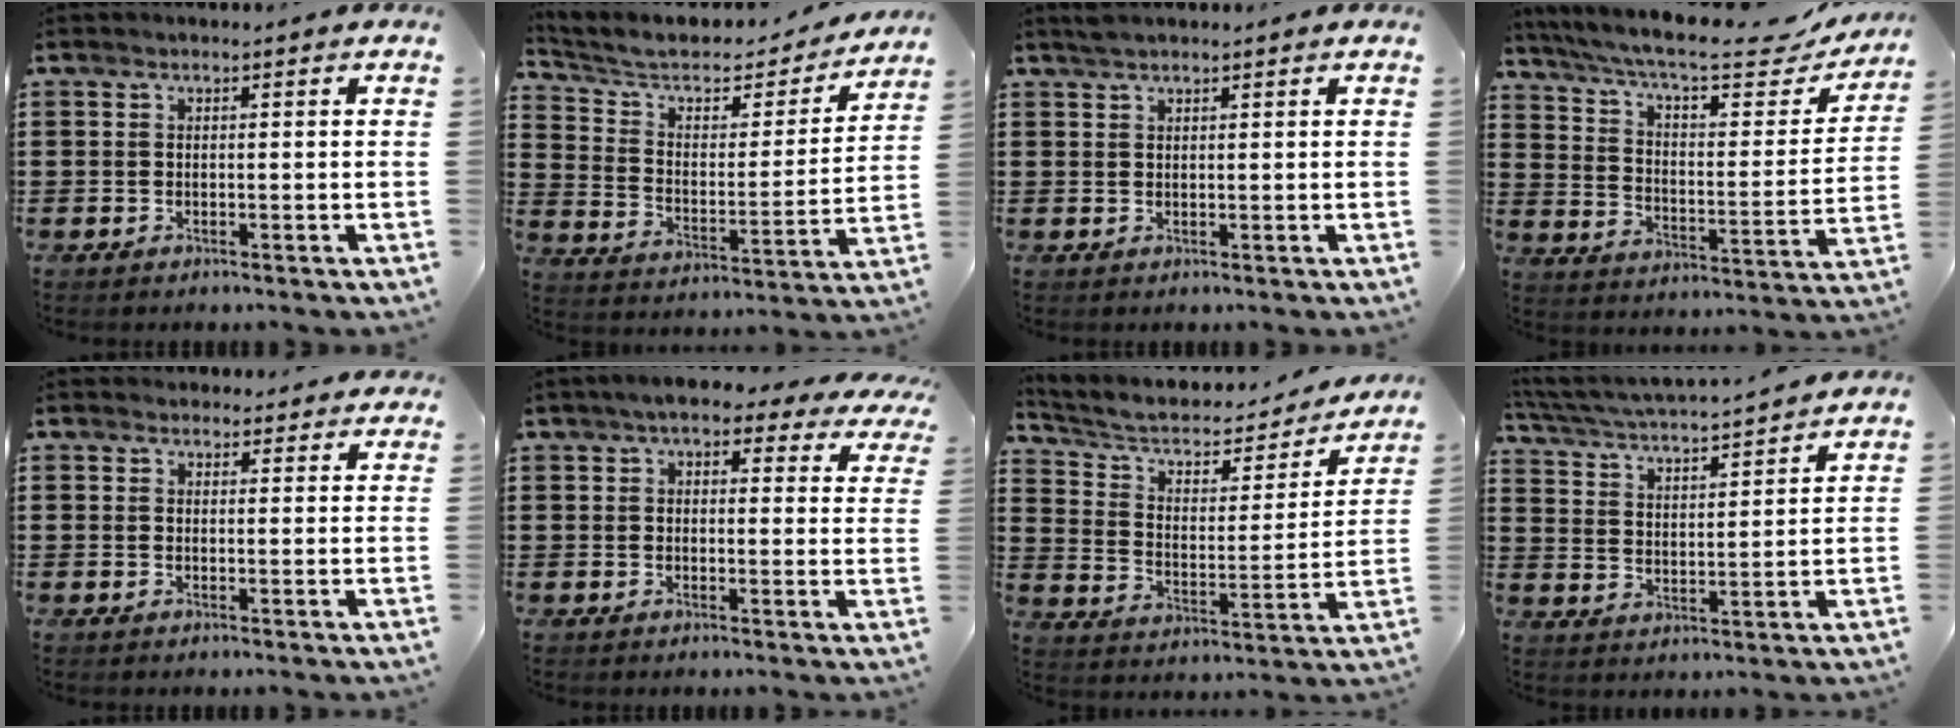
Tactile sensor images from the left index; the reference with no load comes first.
{"total": 6.0, "force": [4.5, 2.7, 2.8], "torque": [-0.081, -0.027, 0.072]}
{"total": 1.5, "force": [1.3, 0.2, 0.6], "torque": [-0.013, 0.001, 0.025]}
{"total": 9.9, "force": [8.0, 1.8, 5.5], "torque": [-0.131, -0.046, 0.132]}
{"total": 2.3, "force": [2.2, 0.7, 0.0], "torque": [-0.006, 0.001, 0.043]}
{"total": 4.9, "force": [3.8, 1.5, 2.6], "torque": [-0.056, -0.002, 0.066]}
{"total": 5.5, "force": [4.0, 2.8, 2.6], "torque": [-0.073, -0.021, 0.062]}
{"total": 3.7, "force": [3.6, -0.3, 1.1], "torque": [-0.042, -0.032, 0.052]}